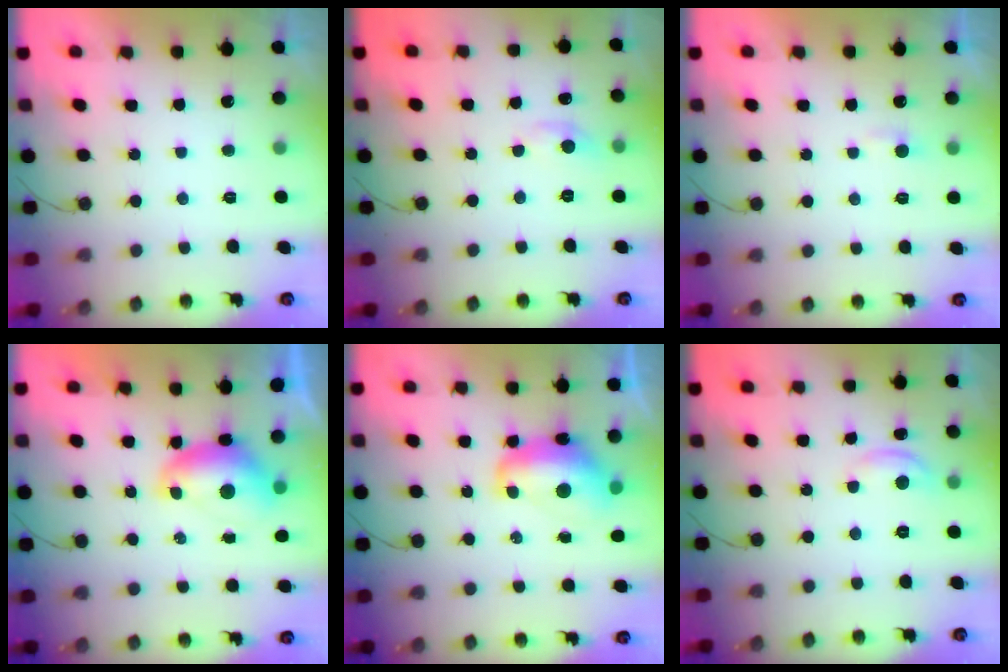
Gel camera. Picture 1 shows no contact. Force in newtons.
{"total": 3.0, "press": 3.0, "slide": 0.4}
{"total": 2.7, "press": 2.7, "slide": 0.3}
{"total": 7.5, "press": 7.5, "slide": 0.9}
{"total": 11.9, "press": 11.9, "slide": 1.2}
{"total": 5.5, "press": 5.5, "slide": 0.2}